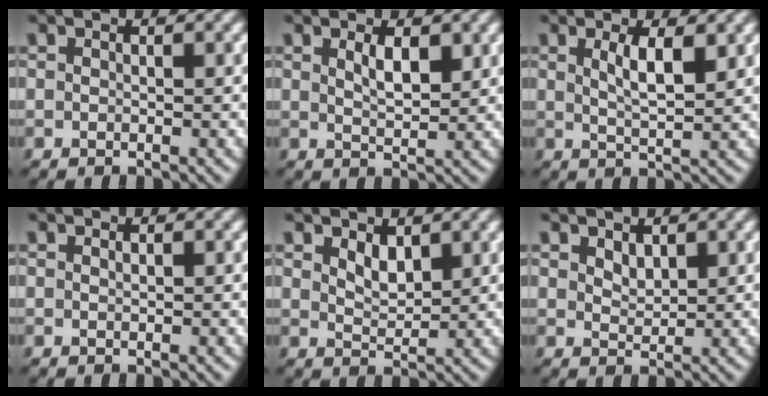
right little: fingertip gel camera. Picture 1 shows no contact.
{"total": 2.0, "force": [1.0, 0.0, 1.8], "torque": [-0.020, -0.012, 0.025]}
{"total": 2.6, "force": [0.8, -0.3, 2.4], "torque": [-0.031, -0.007, 0.021]}
{"total": 0.5, "force": [0.2, -0.5, 0.0], "torque": [0.002, -0.004, 0.007]}
{"total": 2.2, "force": [1.8, 0.3, 1.2], "torque": [-0.011, -0.014, 0.039]}
{"total": 1.7, "force": [1.6, 0.0, 0.6], "torque": [-0.003, -0.011, 0.038]}